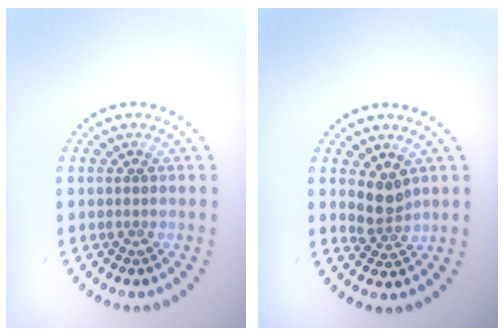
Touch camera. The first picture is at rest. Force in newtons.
{"total": 2.1, "press": 1.8, "slide": 1.2}